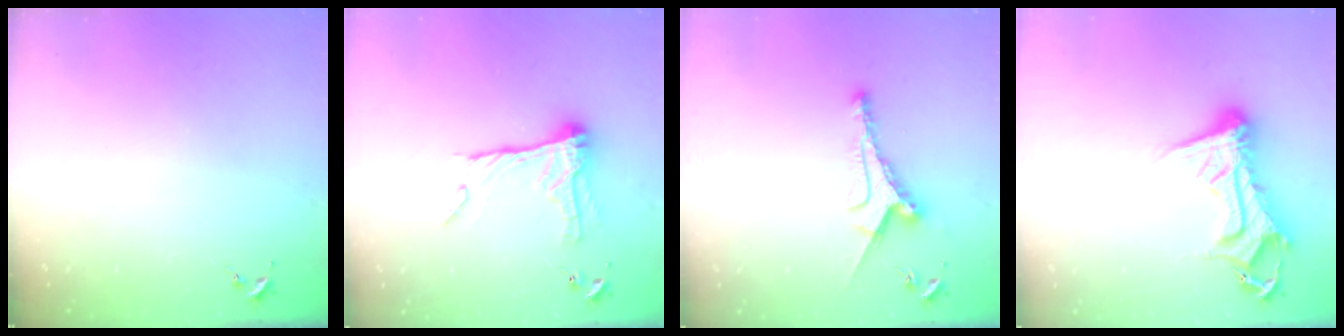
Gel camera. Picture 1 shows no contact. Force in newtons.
{"total": 16.3, "press": 16.2, "slide": 1.1}
{"total": 9.1, "press": 9.1, "slide": 0.6}
{"total": 13.3, "press": 13.2, "slide": 1.6}